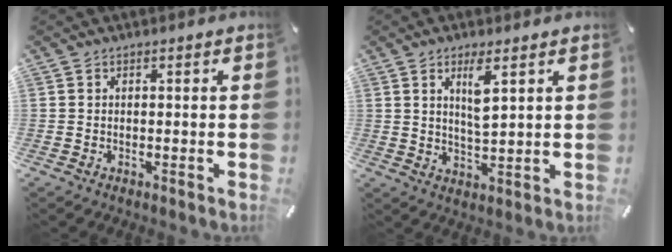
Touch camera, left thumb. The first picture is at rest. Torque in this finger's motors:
{"motor_torque": [0.16, 0.03, 0.04, -0.06, -0.06]}